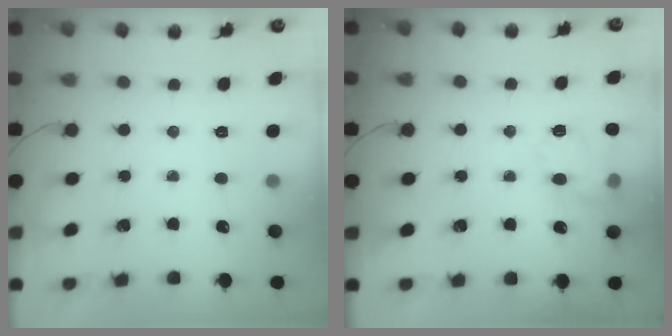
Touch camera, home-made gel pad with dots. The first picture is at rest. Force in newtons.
{"total": 13.3, "press": 13.2, "slide": 1.5}